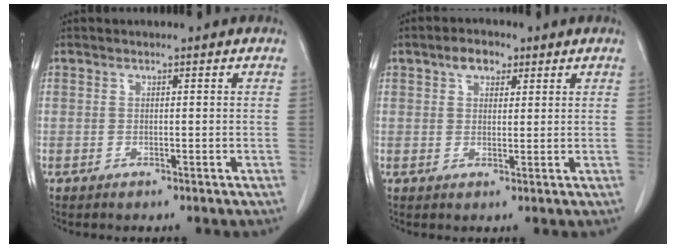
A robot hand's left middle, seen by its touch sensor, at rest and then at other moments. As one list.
[{"total": 3.4, "force": [2.0, 2.0, 1.9], "torque": [-0.036, 0.012, 0.034]}]